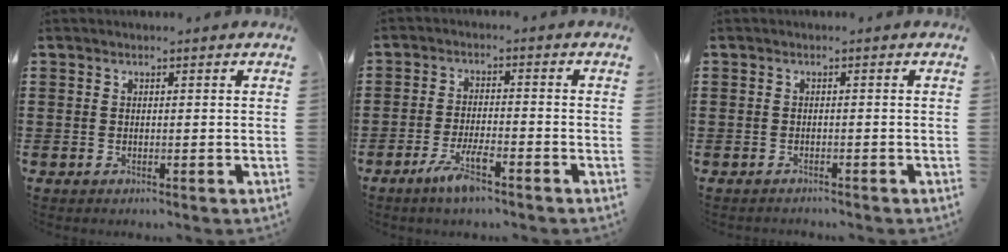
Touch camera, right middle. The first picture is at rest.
{"total": 5.3, "force": [-3.3, 1.1, 4.1], "torque": [-0.084, -0.001, -0.061]}
{"total": 0.7, "force": [-0.7, 0.1, 0.0], "torque": [-0.002, 0.001, -0.016]}